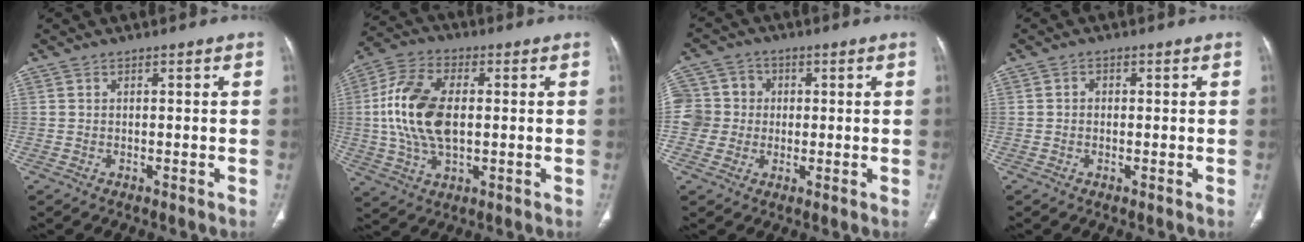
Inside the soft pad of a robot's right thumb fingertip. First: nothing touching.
{"total": 14.9, "force": [0.7, 8.4, 12.3], "torque": [-0.251, 0.011, 0.012]}
{"total": 8.4, "force": [-0.1, 8.1, 2.1], "torque": [-0.021, 0.017, -0.005]}
{"total": 1.2, "force": [0.0, 1.1, 0.6], "torque": [-0.003, 0.004, -0.003]}